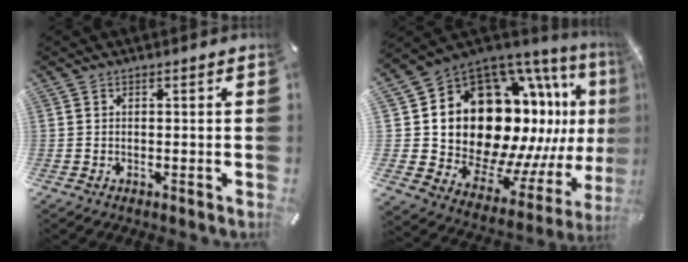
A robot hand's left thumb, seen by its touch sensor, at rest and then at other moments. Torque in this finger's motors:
{"motor_torque": [2.71, 2.30, 2.77, 0.00, 0.38]}